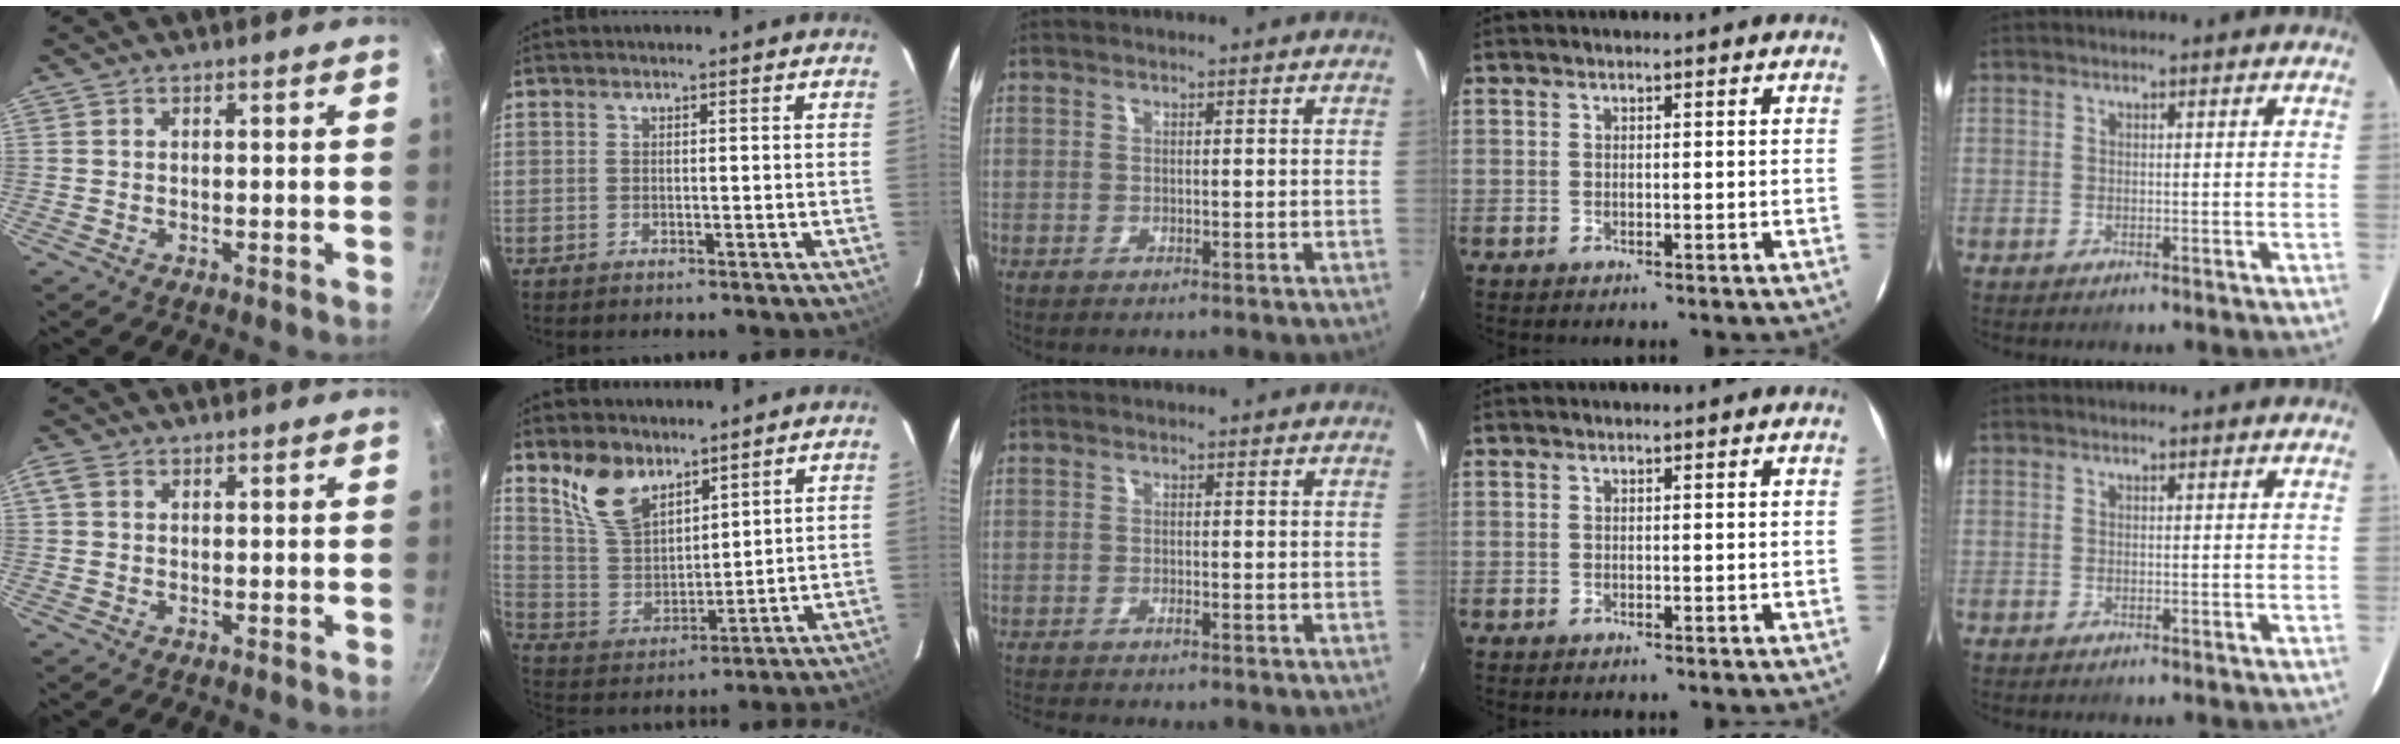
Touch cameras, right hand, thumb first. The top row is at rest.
{"thumb": {"total": 2.4, "force": [0.6, 1.8, 1.4], "torque": [-0.028, 0.005, 0.009]}, "index": {"total": 10.9, "force": [7.5, 5.6, 5.6], "torque": [-0.112, 0.012, 0.158]}, "middle": {"total": 2.4, "force": [-2.2, -0.1, 1.0], "torque": [-0.028, -0.009, -0.044]}}